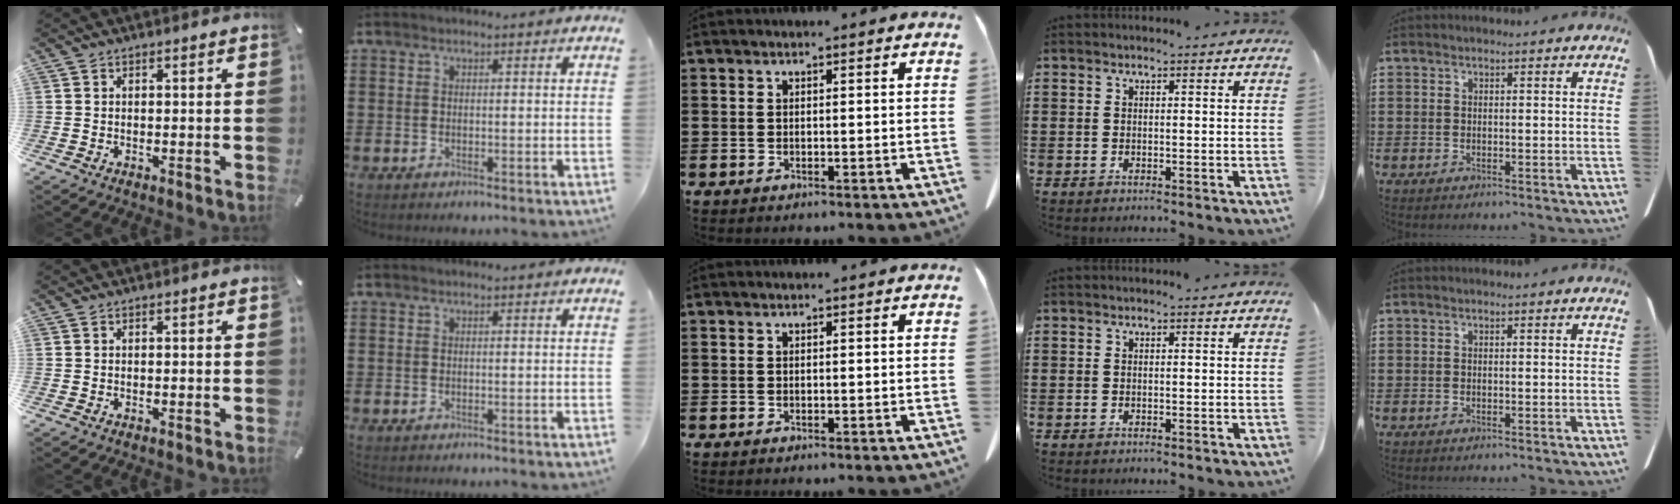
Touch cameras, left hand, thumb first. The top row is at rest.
{}